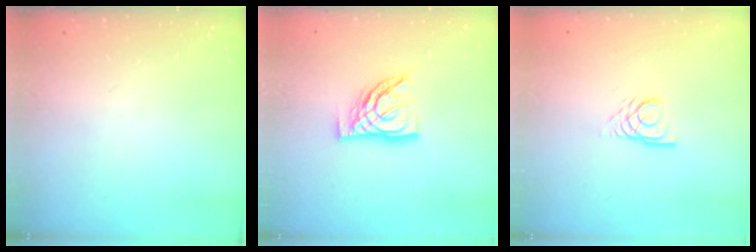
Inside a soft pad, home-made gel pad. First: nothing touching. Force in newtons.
{"total": 11.3, "press": 11.2, "slide": 1.4}
{"total": 3.6, "press": 3.6, "slide": 0.2}